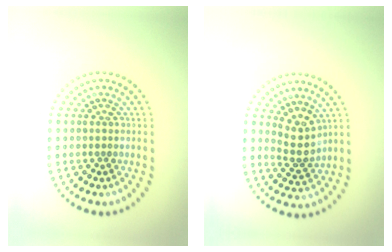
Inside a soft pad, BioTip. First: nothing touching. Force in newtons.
{"total": 2.6, "press": 2.0, "slide": 1.6}